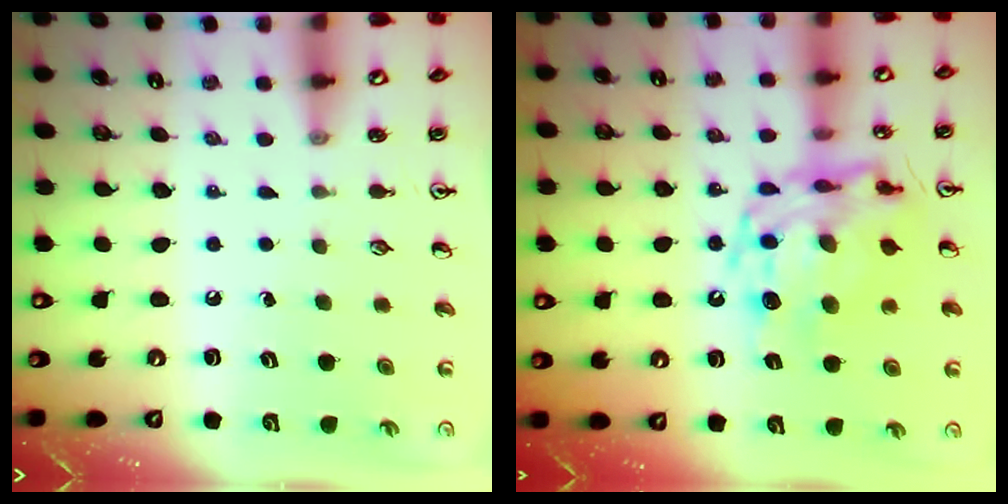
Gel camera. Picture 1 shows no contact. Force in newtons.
{"total": 14.8, "press": 14.7, "slide": 1.6}